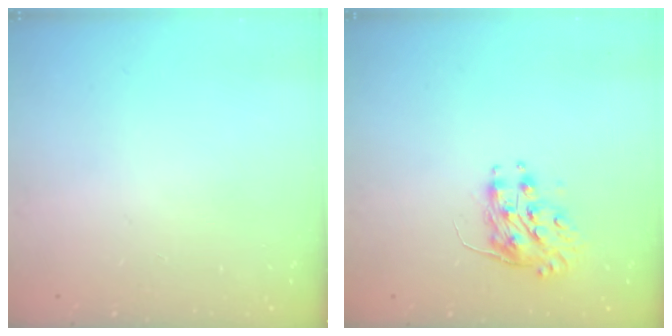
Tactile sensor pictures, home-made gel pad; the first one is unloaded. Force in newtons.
{"total": 8.2, "press": 8.2, "slide": 0.3}